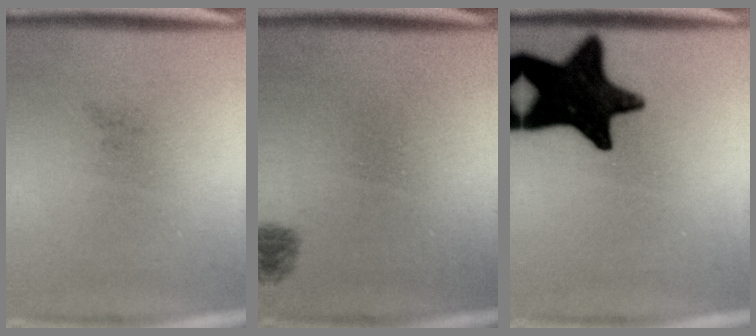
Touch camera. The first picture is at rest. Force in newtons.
{"total": 1.4}
{"total": 18.1}